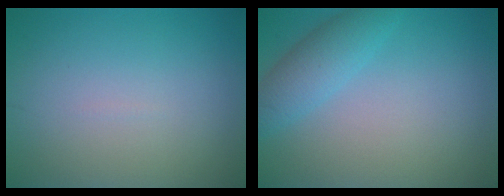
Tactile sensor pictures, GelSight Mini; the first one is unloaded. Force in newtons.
{"total": 3.2, "press": 3.1, "slide": 0.2}